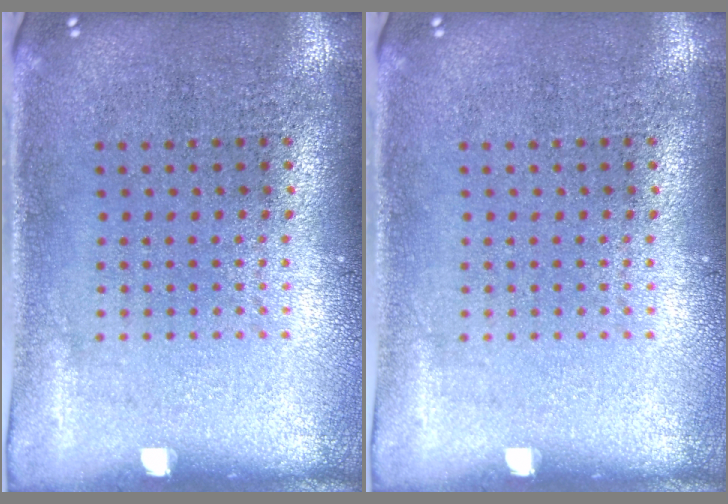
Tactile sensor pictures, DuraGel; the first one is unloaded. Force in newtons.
{"total": 0.0}